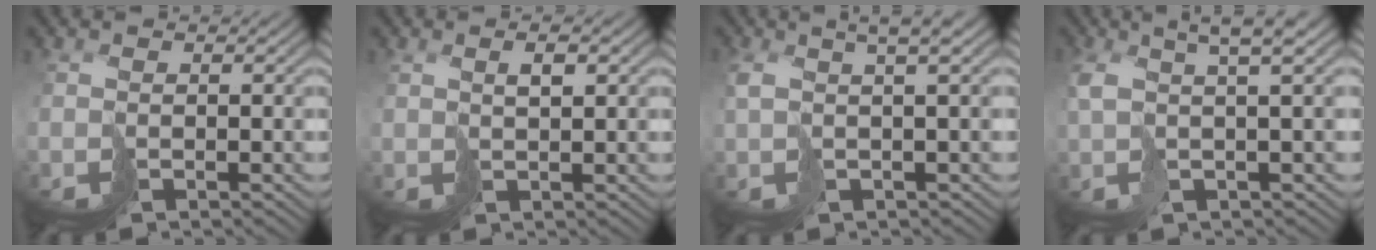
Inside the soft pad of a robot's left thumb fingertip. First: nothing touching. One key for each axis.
{"total": 1.9, "fx": 1.3, "fy": 0.3, "fz": 1.4, "tx": -0.021, "ty": 0.006, "tz": 0.027}
{"total": 5.3, "fx": 1.8, "fy": 1.4, "fz": 4.8, "tx": -0.075, "ty": 0.011, "tz": 0.028}
{"total": 5.8, "fx": 2.1, "fy": 1.5, "fz": 5.2, "tx": -0.091, "ty": 0.013, "tz": 0.033}